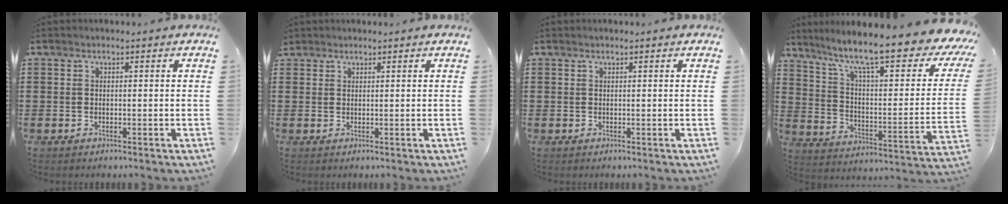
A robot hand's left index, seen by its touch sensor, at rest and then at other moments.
{"total": 1.2, "force": [1.1, 0.5, 0.0], "torque": [-0.004, 0.002, 0.022]}
{"total": 0.0}
{"total": 11.8, "force": [8.7, 1.1, 7.9], "torque": [-0.165, -0.063, 0.139]}